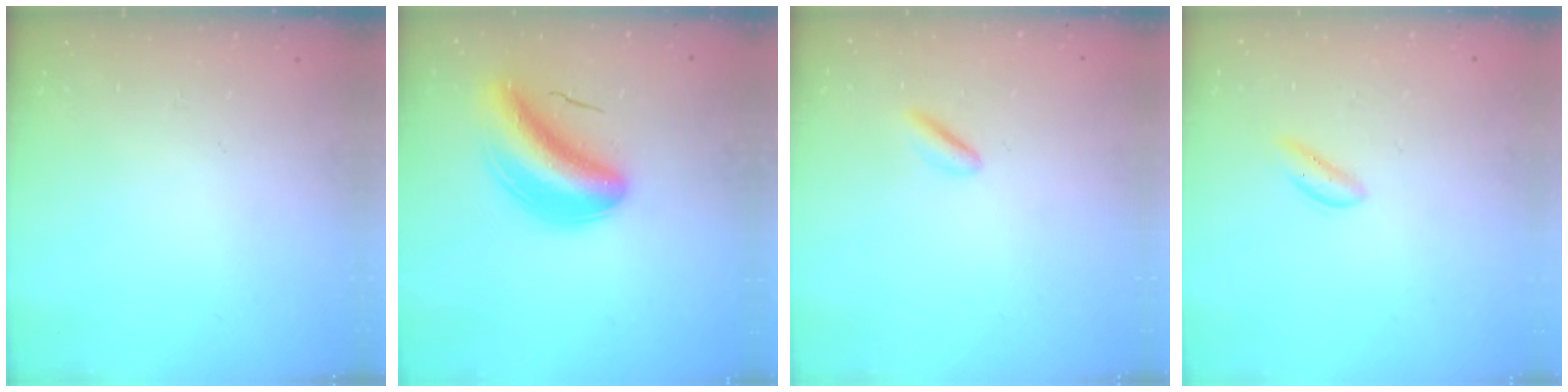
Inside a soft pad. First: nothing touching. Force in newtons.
{"total": 8.5, "press": 8.0, "slide": 2.8}
{"total": 2.4, "press": 2.2, "slide": 1.0}
{"total": 1.3, "press": 1.3, "slide": 0.3}